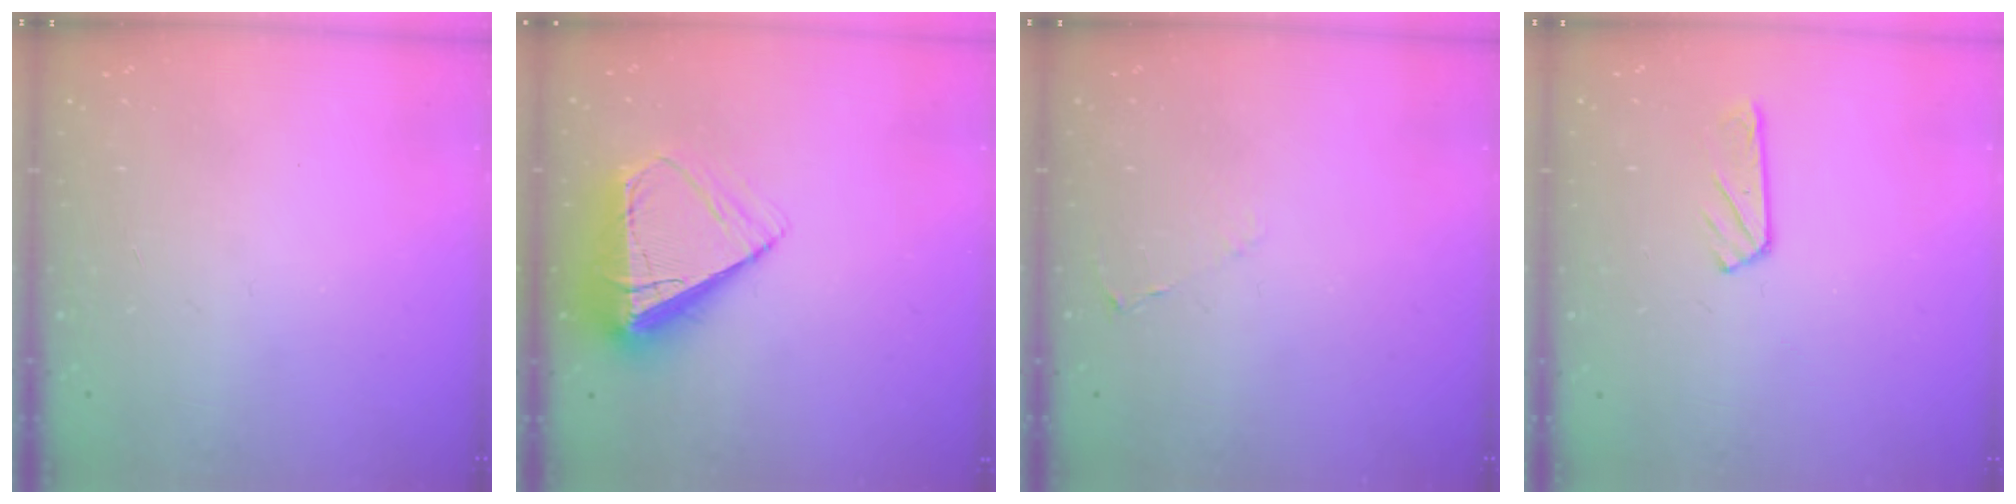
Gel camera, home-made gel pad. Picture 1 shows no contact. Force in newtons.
{"total": 9.5, "press": 9.4, "slide": 1.4}
{"total": 2.4, "press": 2.3, "slide": 0.4}
{"total": 2.9, "press": 2.9, "slide": 0.3}